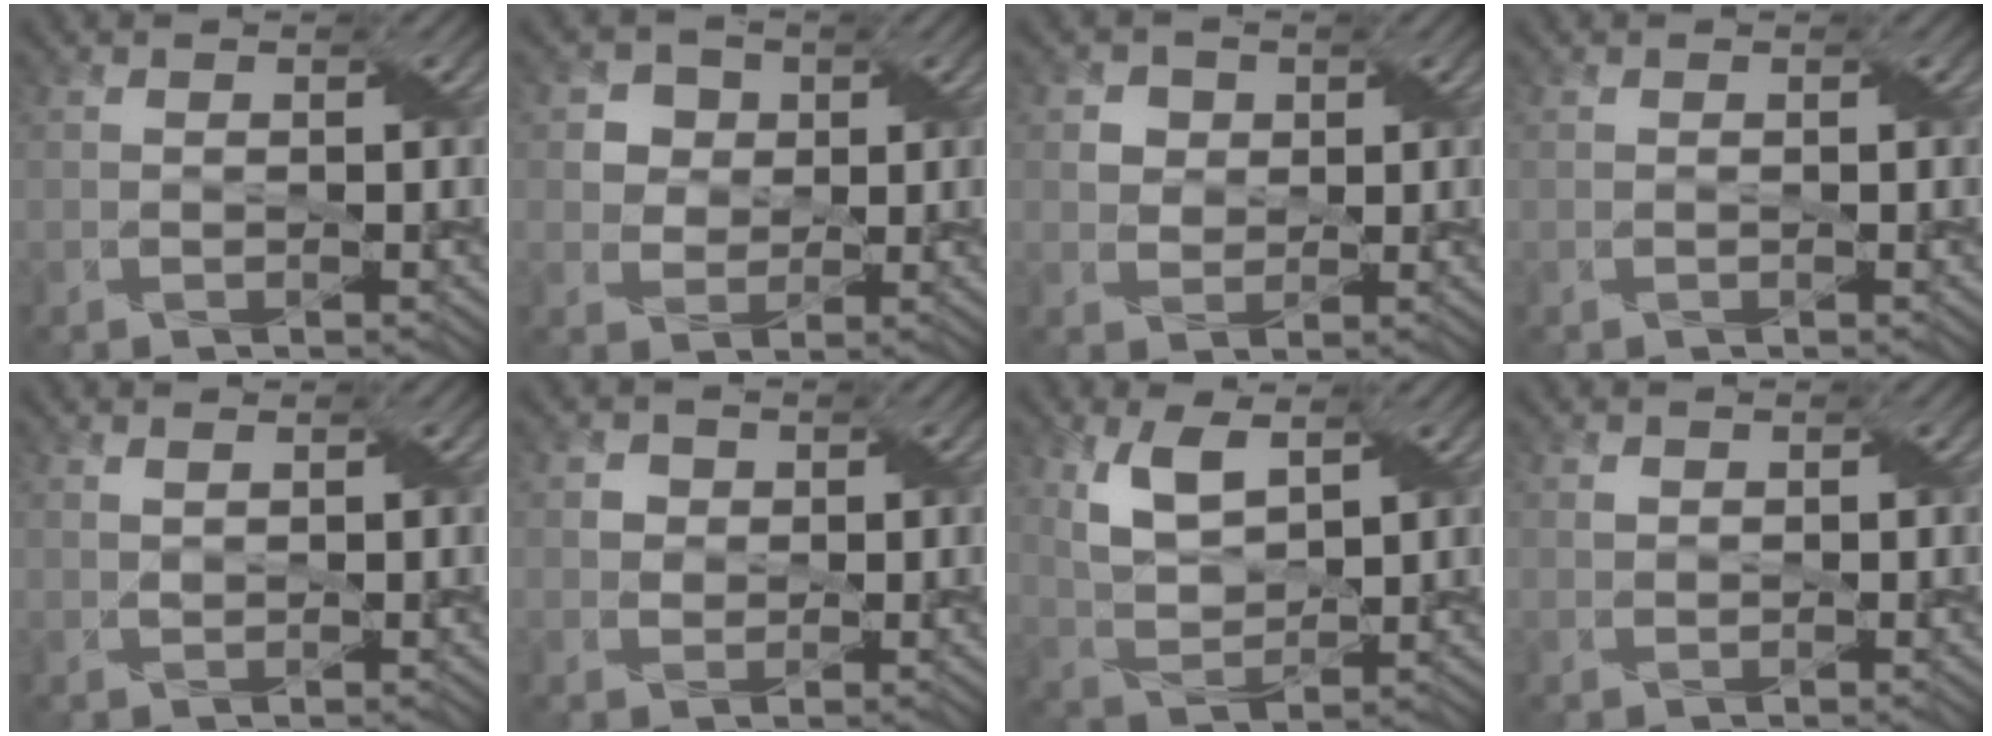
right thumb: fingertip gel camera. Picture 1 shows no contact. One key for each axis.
{"total": 4.3, "fx": 1.4, "fy": 3.8, "fz": 1.4, "tx": -0.049, "ty": -0.002, "tz": 0.024}
{"total": 3.4, "fx": 1.4, "fy": 2.9, "fz": 1.2, "tx": -0.040, "ty": -0.004, "tz": 0.027}
{"total": 0.0}
{"total": 0.9, "fx": 0.7, "fy": 0.2, "fz": 0.5, "tx": -0.018, "ty": 0.002, "tz": 0.015}
{"total": 2.5, "fx": 0.8, "fy": 2.2, "fz": 0.8, "tx": -0.026, "ty": -0.003, "tz": 0.015}
{"total": 6.3, "fx": 3.1, "fy": 3.1, "fz": 4.5, "tx": -0.107, "ty": -0.003, "tz": 0.063}
{"total": 0.8, "fx": 0.4, "fy": 0.6, "fz": 0.2, "tx": -0.010, "ty": -0.001, "tz": 0.008}